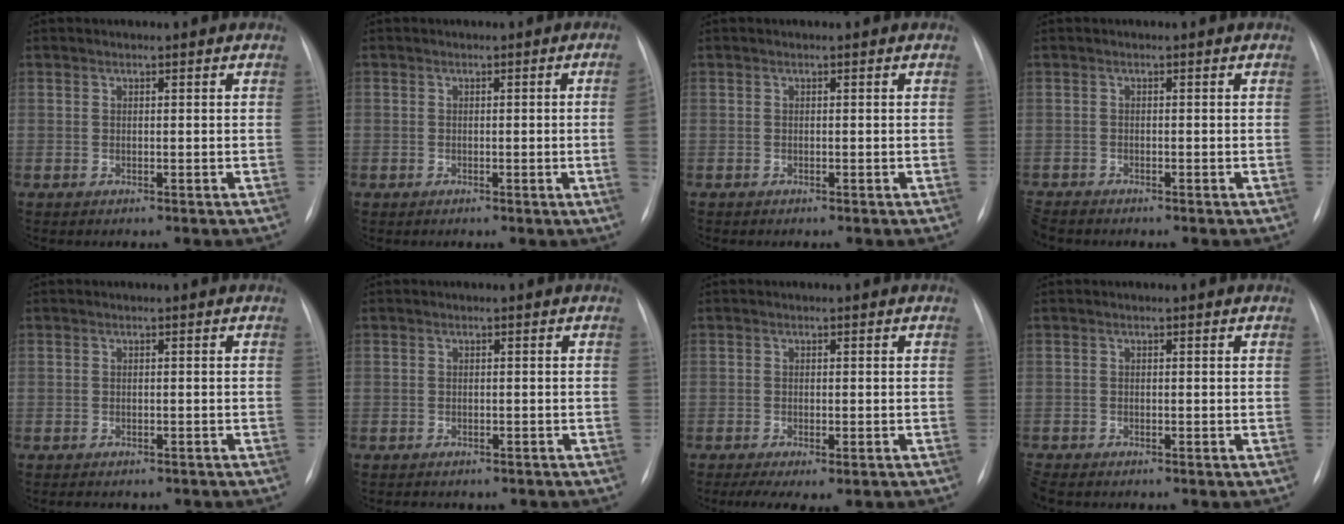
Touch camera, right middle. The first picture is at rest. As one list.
[{"total": 2.8, "force": [-0.3, -0.8, 2.7], "torque": [-0.033, -0.002, -0.003]}, {"total": 0.0}, {"total": 2.2, "force": [-2.2, 0.4, 0.4], "torque": [-0.006, -0.010, -0.039]}, {"total": 4.7, "force": [-3.9, 1.8, 1.7], "torque": [-0.019, 0.004, -0.041]}, {"total": 4.2, "force": [-3.5, 1.8, 1.4], "torque": [-0.017, 0.004, -0.035]}, {"total": 6.3, "force": [-4.3, 2.2, 4.1], "torque": [-0.057, -0.013, -0.062]}, {"total": 1.8, "force": [-1.7, 0.4, 0.5], "torque": [-0.011, -0.006, -0.028]}]